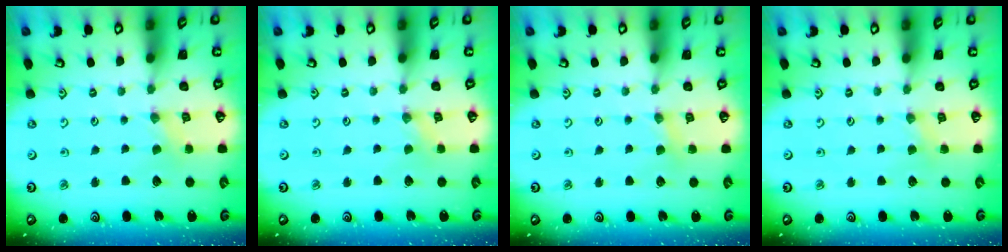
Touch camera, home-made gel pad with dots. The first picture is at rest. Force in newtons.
{"total": 0.0}
{"total": 2.6, "press": 2.6, "slide": 0.4}
{"total": 2.1, "press": 2.1, "slide": 0.3}